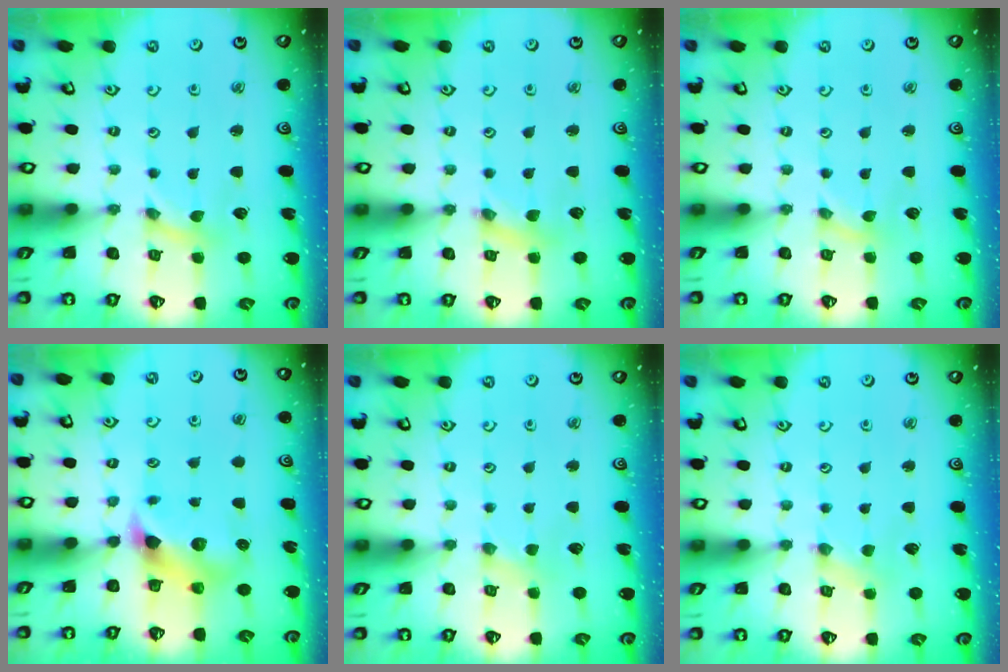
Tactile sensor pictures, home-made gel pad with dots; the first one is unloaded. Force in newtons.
{"total": 2.5, "press": 2.4, "slide": 0.3}
{"total": 0.0}
{"total": 6.6, "press": 6.6, "slide": 0.7}
{"total": 1.5, "press": 1.4, "slide": 0.3}
{"total": 0.0}